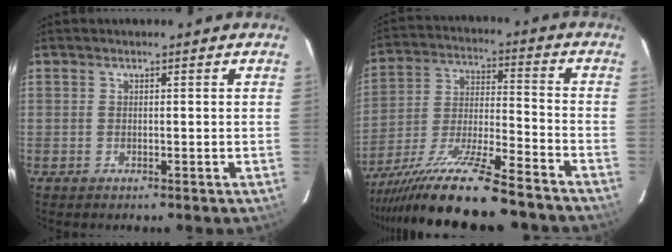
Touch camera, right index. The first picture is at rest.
{"total": 21.6, "force": [-17.7, 2.2, 12.3], "torque": [-0.245, -0.052, -0.295]}